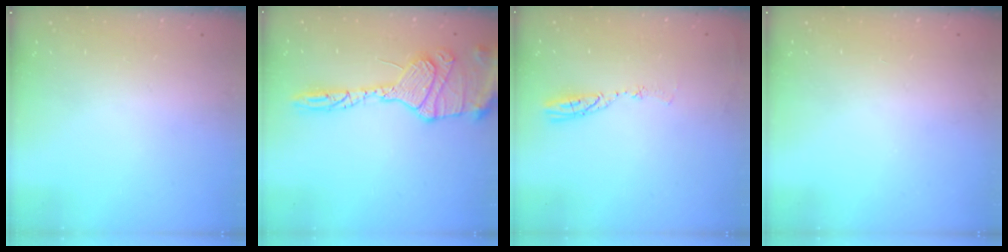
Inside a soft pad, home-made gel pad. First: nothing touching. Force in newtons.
{"total": 17.9, "press": 17.7, "slide": 2.5}
{"total": 5.0, "press": 5.0, "slide": 0.6}
{"total": 0.0}